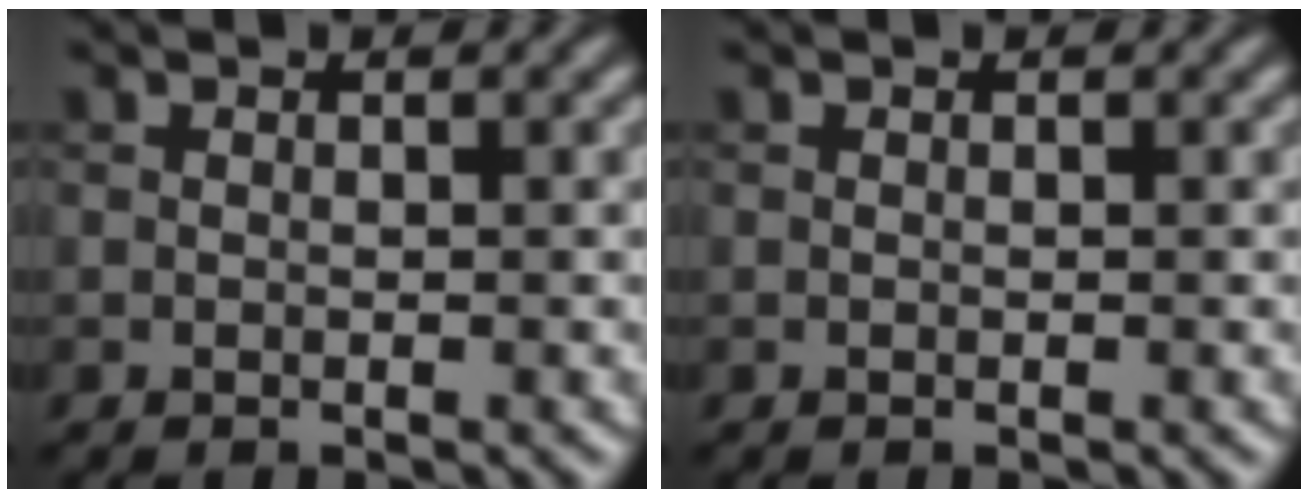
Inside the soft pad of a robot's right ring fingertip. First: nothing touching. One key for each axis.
{"total": 0.0}